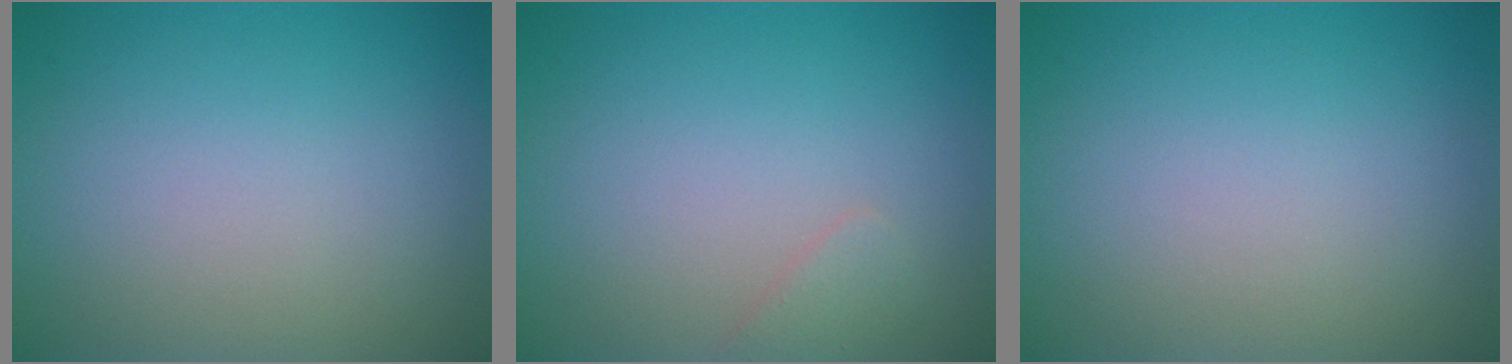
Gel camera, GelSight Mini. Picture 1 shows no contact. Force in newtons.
{"total": 0.9, "press": 0.9, "slide": 0.1}
{"total": 0.0}